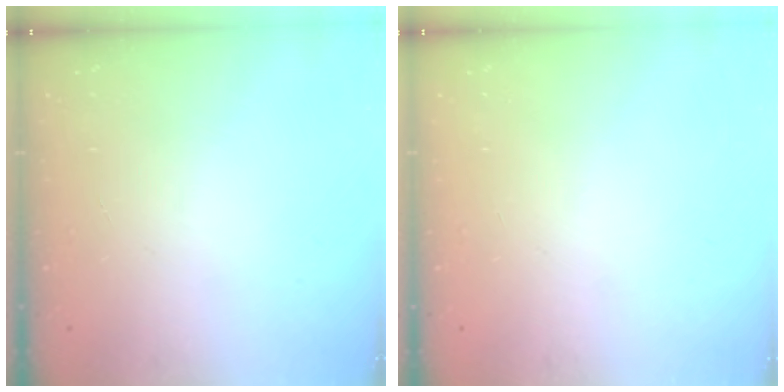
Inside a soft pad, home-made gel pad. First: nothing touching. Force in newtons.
{"total": 0.0}